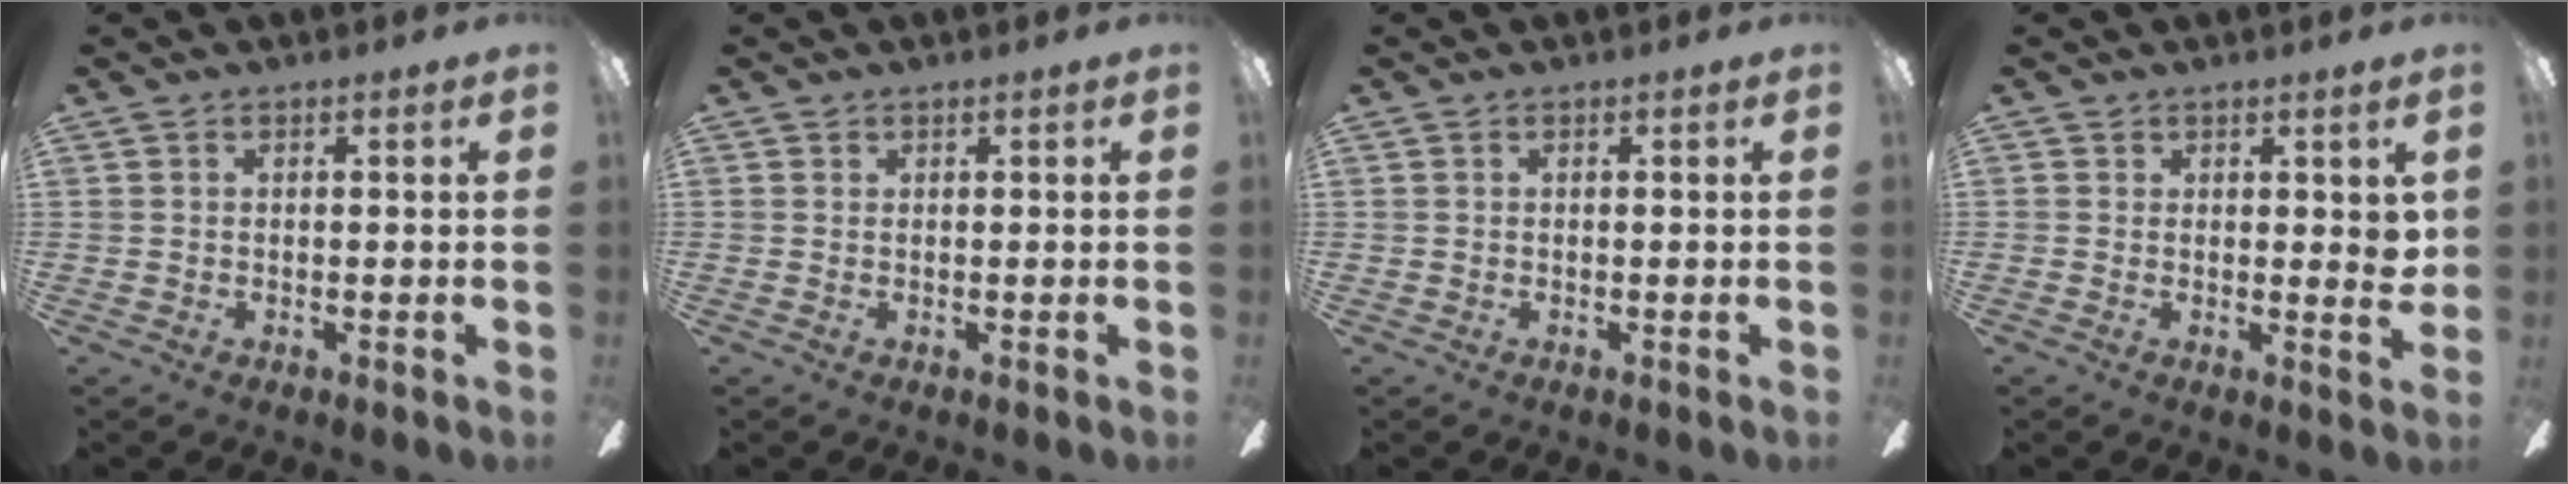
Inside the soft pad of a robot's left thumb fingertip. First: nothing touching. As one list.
[{"total": 0.0}, {"total": 0.0}, {"total": 4.0, "force": [1.2, 1.7, 3.5], "torque": [-0.036, -0.007, 0.018]}]